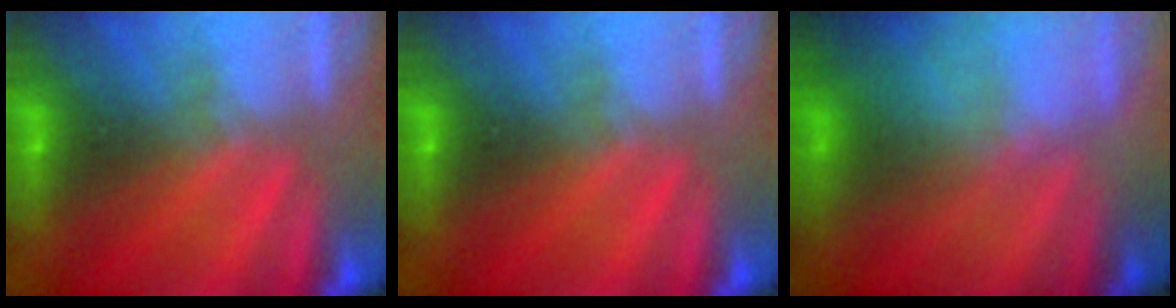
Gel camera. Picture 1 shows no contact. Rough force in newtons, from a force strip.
{"total": 0.0}
{"total": 5.7}